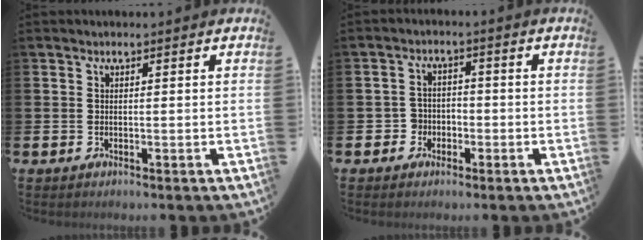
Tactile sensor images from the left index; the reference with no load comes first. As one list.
[{"total": 2.1, "force": [-1.1, 1.8, 0.2], "torque": [-0.008, 0.003, -0.027]}]